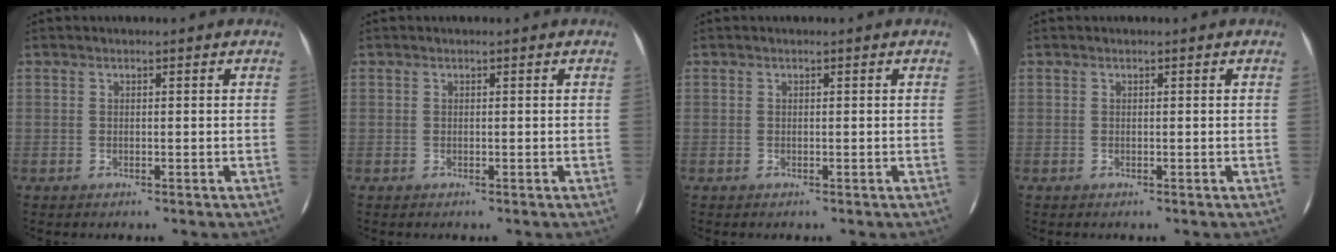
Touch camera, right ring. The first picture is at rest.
{"total": 0.0}
{"total": 0.0}
{"total": 0.0}